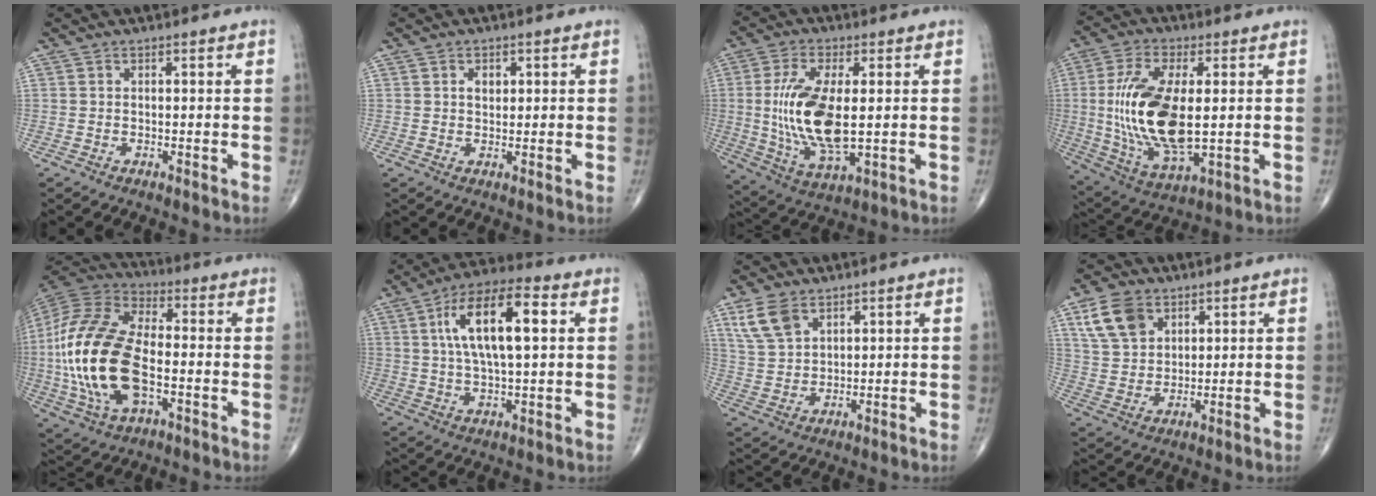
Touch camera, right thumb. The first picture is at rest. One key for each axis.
{"total": 2.3, "fx": 0.7, "fy": 1.6, "fz": 1.4, "tx": -0.012, "ty": -0.002, "tz": 0.010}
{"total": 16.5, "fx": 0.4, "fy": 6.9, "fz": 15.0, "tx": -0.309, "ty": -0.018, "tz": 0.016}
{"total": 18.7, "fx": 0.5, "fy": 8.2, "fz": 16.7, "tx": -0.341, "ty": -0.016, "tz": 0.017}
{"total": 23.3, "fx": -3.1, "fy": 12.0, "fz": 19.7, "tx": -0.425, "ty": 0.009, "tz": -0.056}
{"total": 15.2, "fx": 3.8, "fy": 5.6, "fz": 13.7, "tx": -0.240, "ty": 0.012, "tz": 0.060}
{"total": 7.3, "fx": 4.3, "fy": 4.2, "fz": 4.1, "tx": -0.075, "ty": -0.012, "tz": 0.096}
{"total": 9.3, "fx": 4.7, "fy": 6.3, "fz": 4.9, "tx": -0.077, "ty": -0.014, "tz": 0.096}